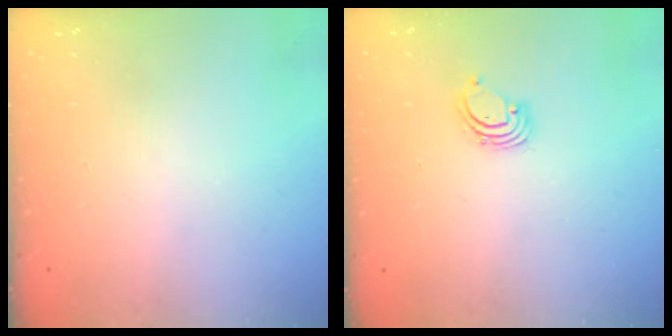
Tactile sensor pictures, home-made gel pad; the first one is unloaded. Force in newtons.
{"total": 1.4, "press": 1.4, "slide": 0.1}